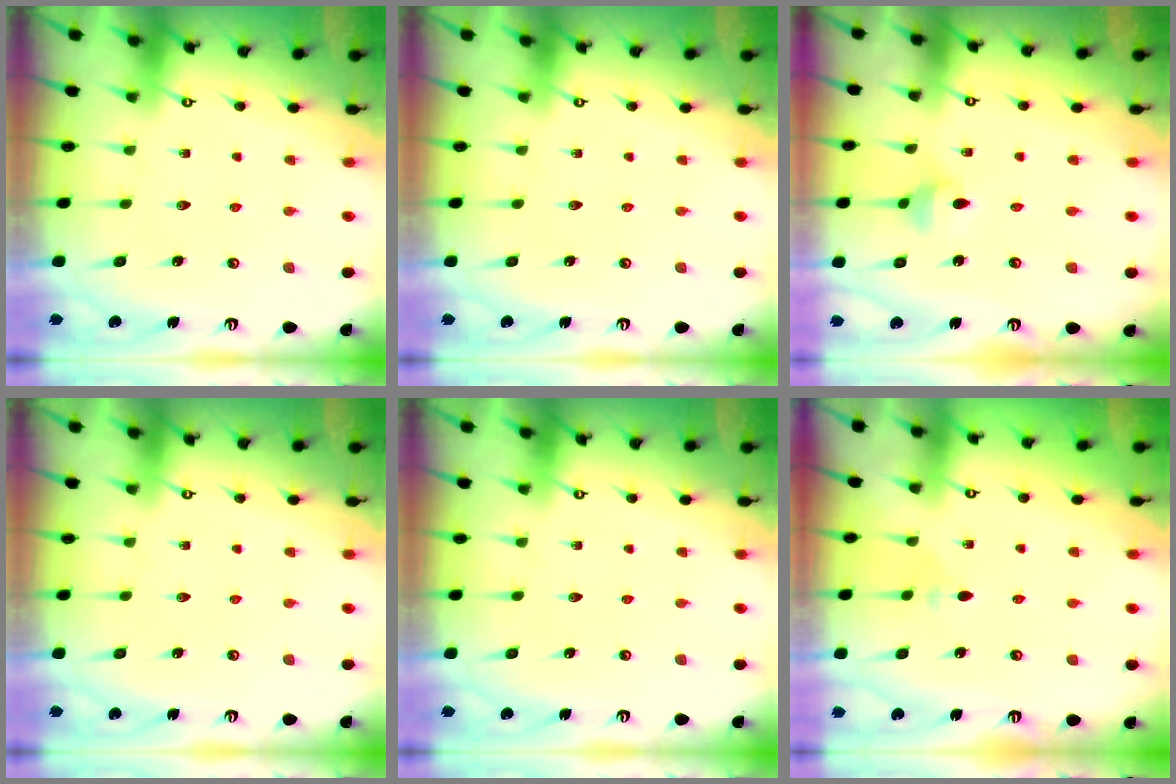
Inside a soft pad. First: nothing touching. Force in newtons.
{"total": 0.0}
{"total": 4.2, "press": 4.2, "slide": 0.7}
{"total": 0.0}
{"total": 0.0}
{"total": 2.7, "press": 2.6, "slide": 0.6}